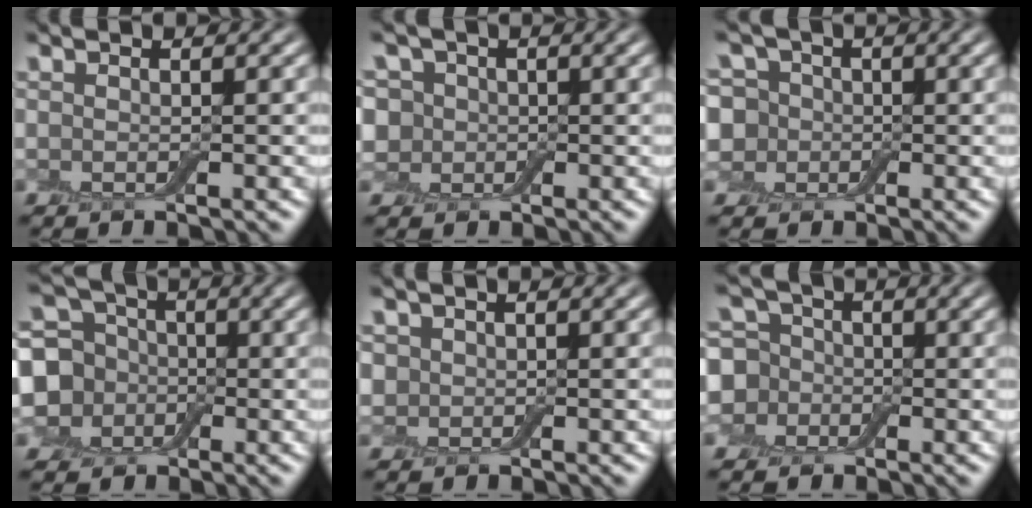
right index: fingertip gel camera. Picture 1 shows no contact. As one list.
[{"total": 5.8, "force": [1.8, 4.9, 2.6], "torque": [-0.048, 0.027, -0.003]}, {"total": 7.8, "force": [2.0, 6.5, 3.8], "torque": [-0.061, 0.034, -0.016]}, {"total": 7.6, "force": [-0.8, 6.6, 3.6], "torque": [-0.078, -0.001, -0.040]}, {"total": 1.5, "force": [0.2, 1.5, 0.3], "torque": [-0.004, -0.002, 0.001]}, {"total": 6.6, "force": [-0.3, 6.1, 2.6], "torque": [-0.051, 0.027, -0.047]}]